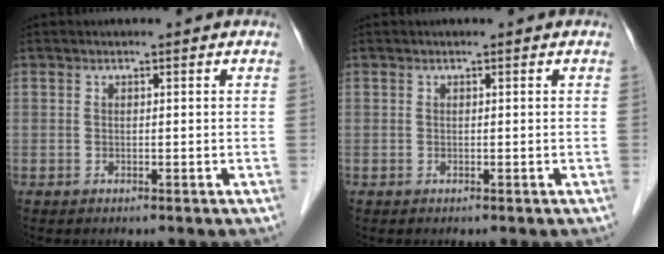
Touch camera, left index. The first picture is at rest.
{"total": 0.0}